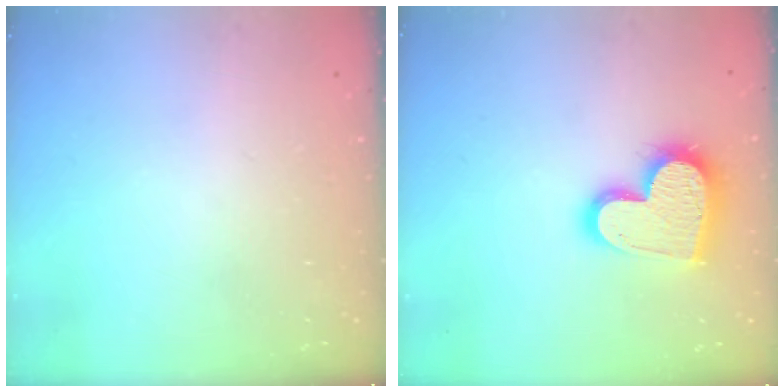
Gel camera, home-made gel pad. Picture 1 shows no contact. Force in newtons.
{"total": 17.2, "press": 17.2, "slide": 1.2}